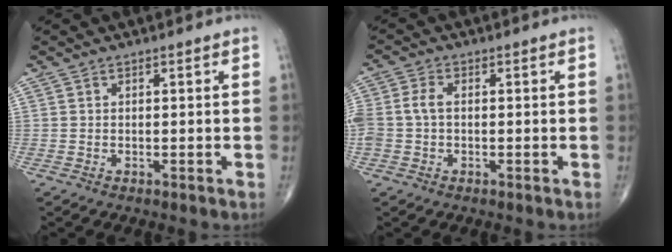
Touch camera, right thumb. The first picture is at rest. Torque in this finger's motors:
{"motor_torque": [0.13, 0.12, 0.43, 0.25, 0.07]}